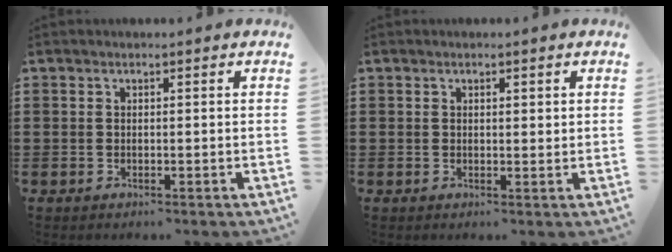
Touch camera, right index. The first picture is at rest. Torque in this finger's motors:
{"motor_torque": [-0.24, 0.27, -0.05, -0.01]}